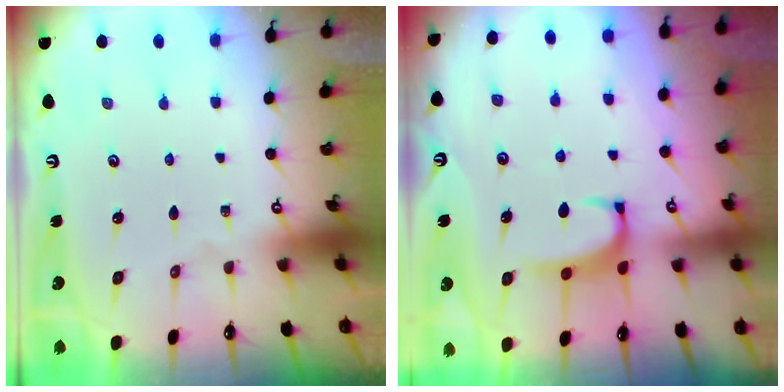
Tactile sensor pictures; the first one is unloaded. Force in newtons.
{"total": 2.3, "press": 2.2, "slide": 0.6}